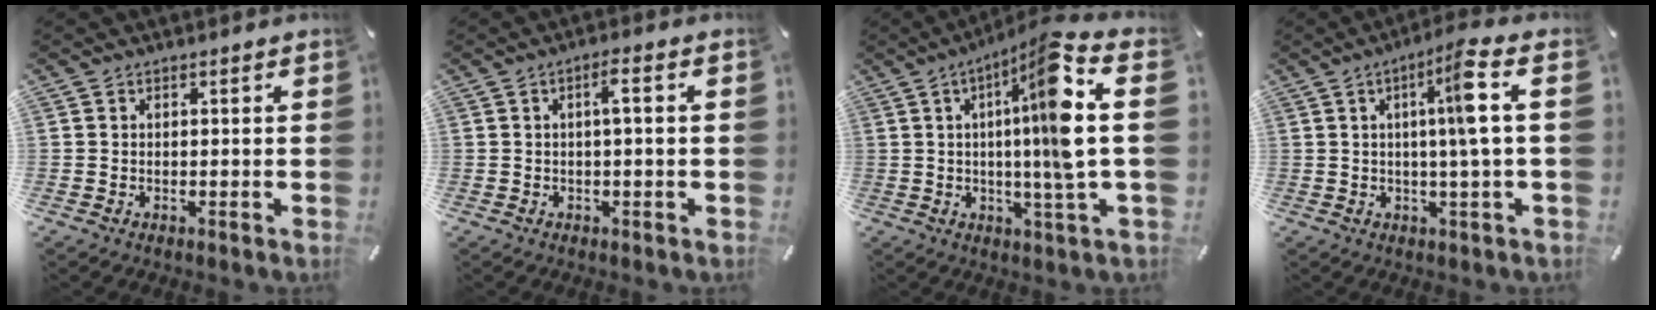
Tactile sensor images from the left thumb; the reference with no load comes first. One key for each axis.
{"total": 3.6, "fx": 0.3, "fy": 0.5, "fz": 3.5, "tx": -0.068, "ty": 0.007, "tz": 0.001}
{"total": 15.6, "fx": 3.0, "fy": -0.8, "fz": 15.3, "tx": -0.250, "ty": -0.026, "tz": 0.016}
{"total": 10.0, "fx": 2.4, "fy": 0.1, "fz": 9.7, "tx": -0.162, "ty": -0.003, "tz": 0.027}